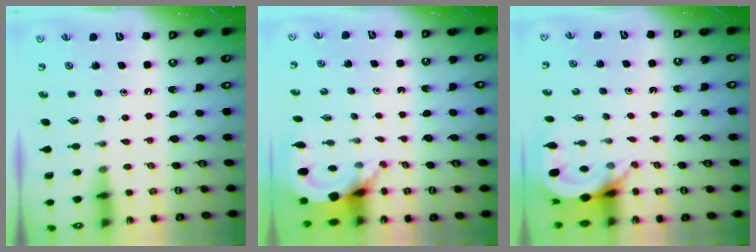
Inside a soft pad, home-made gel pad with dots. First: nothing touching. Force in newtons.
{"total": 3.9, "press": 3.9, "slide": 0.3}
{"total": 4.1, "press": 4.1, "slide": 0.3}